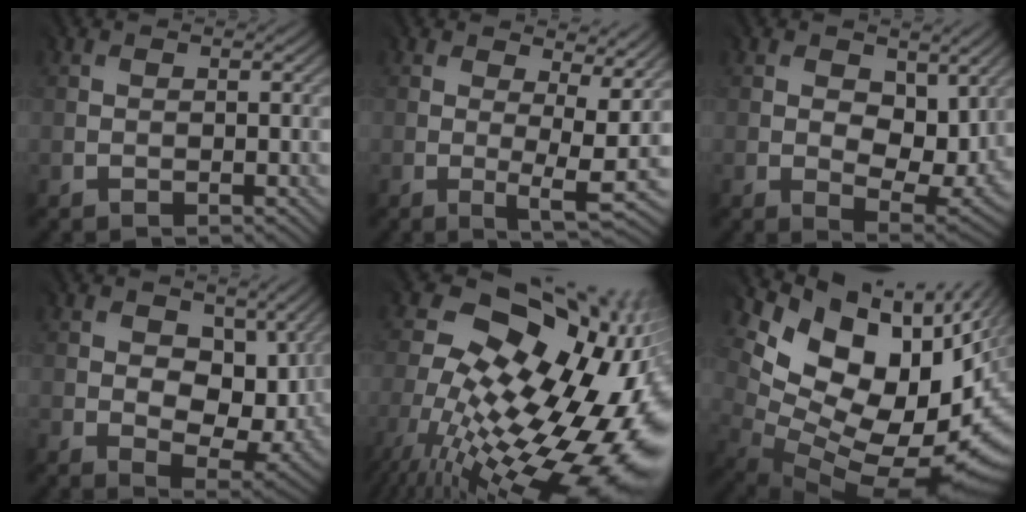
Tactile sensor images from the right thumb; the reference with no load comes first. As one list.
[{"total": 6.1, "force": [1.6, 1.8, 5.6], "torque": [-0.088, -0.013, 0.028]}, {"total": 8.5, "force": [2.3, 5.2, 6.3], "torque": [-0.121, -0.018, 0.047]}, {"total": 9.8, "force": [0.6, 6.3, 7.4], "torque": [-0.138, -0.021, 0.022]}, {"total": 18.9, "force": [-4.4, 10.7, 15.0], "torque": [-0.246, -0.009, -0.066]}, {"total": 14.8, "force": [4.6, 9.0, 10.9], "torque": [-0.171, -0.023, 0.113]}]